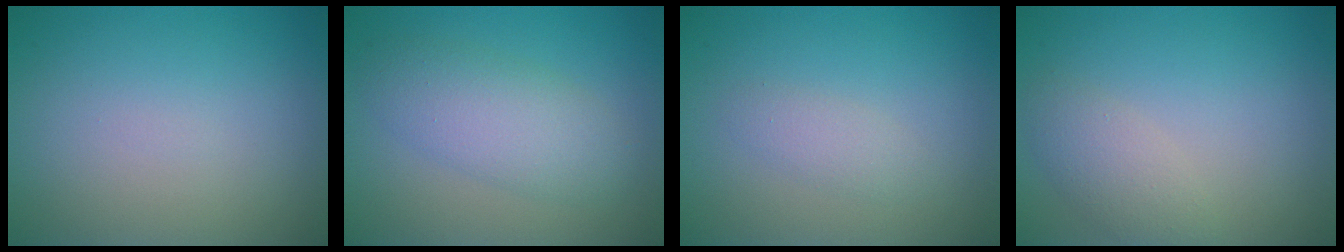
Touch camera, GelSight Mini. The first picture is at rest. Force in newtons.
{"total": 4.5, "press": 4.5, "slide": 0.2}
{"total": 1.4, "press": 1.4, "slide": 0.1}
{"total": 2.4, "press": 2.4, "slide": 0.2}